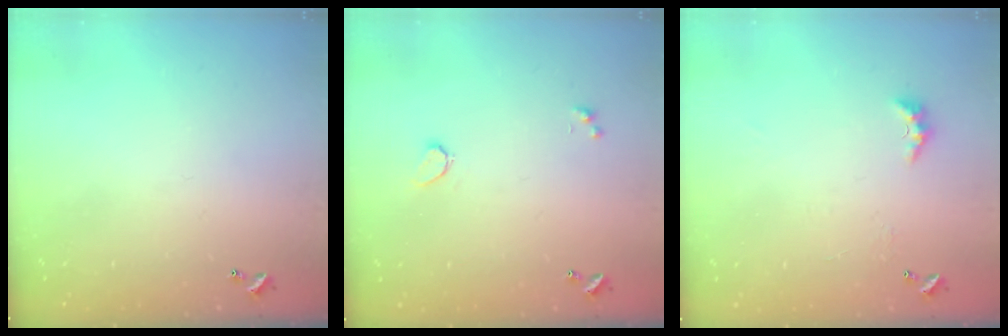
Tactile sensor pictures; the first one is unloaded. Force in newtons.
{"total": 0.8, "press": 0.7, "slide": 0.4}
{"total": 3.0, "press": 2.9, "slide": 0.7}